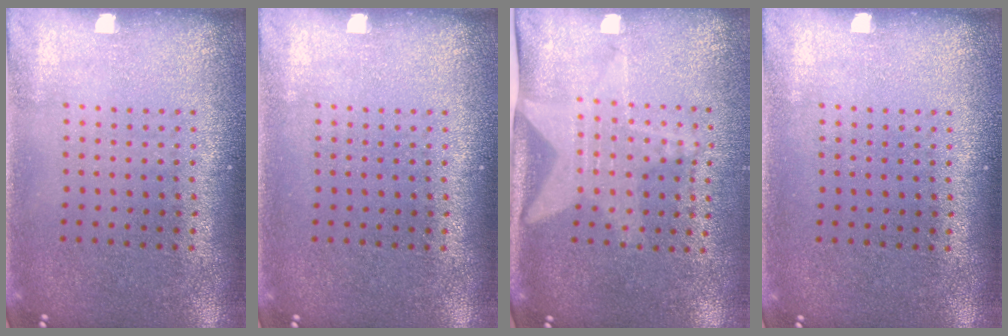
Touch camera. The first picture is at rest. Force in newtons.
{"total": 0.0}
{"total": 2.1, "press": 1.5, "slide": 1.4}
{"total": 0.0}